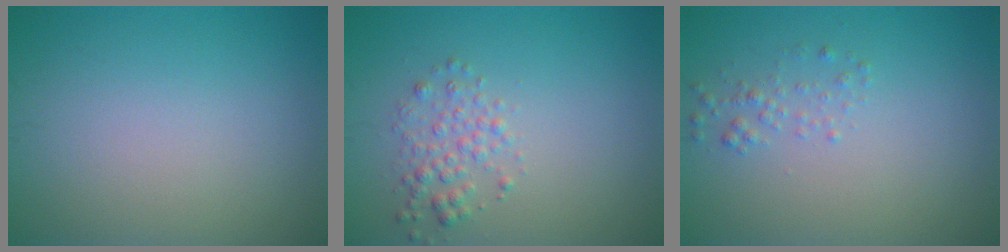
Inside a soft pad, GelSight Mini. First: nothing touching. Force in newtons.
{"total": 2.0, "press": 2.0, "slide": 0.1}
{"total": 1.2, "press": 1.2, "slide": 0.1}